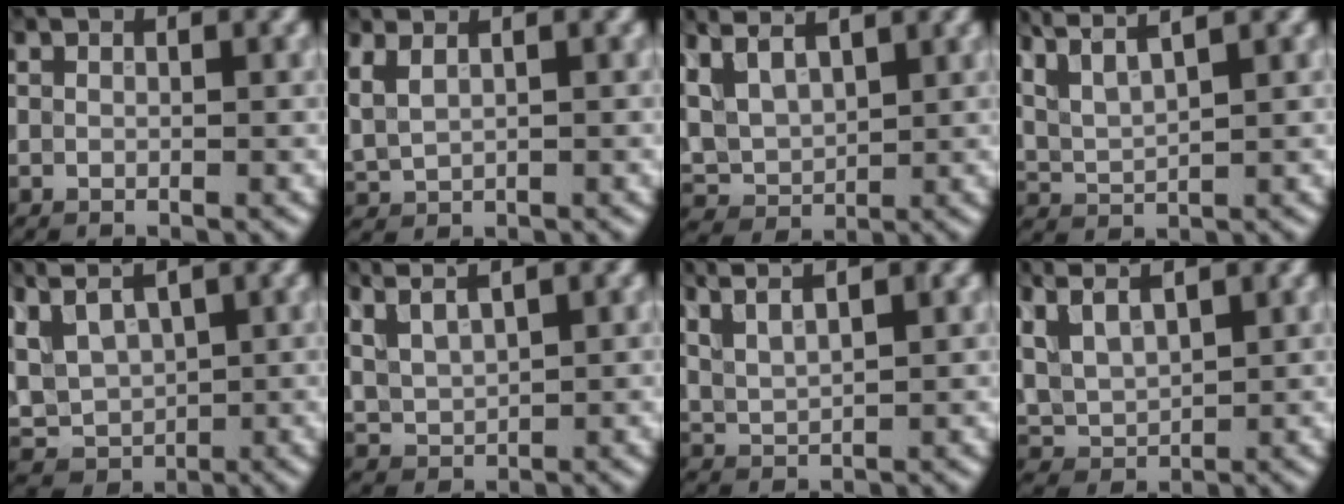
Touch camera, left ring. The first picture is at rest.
{"total": 2.5, "force": [1.6, 1.0, 1.6], "torque": [-0.041, 0.008, 0.031]}
{"total": 5.5, "force": [3.5, 2.9, 3.1], "torque": [-0.079, 0.009, 0.063]}
{"total": 6.0, "force": [4.5, 1.5, 3.7], "torque": [-0.075, 0.028, 0.062]}
{"total": 4.7, "force": [2.6, 2.7, 2.8], "torque": [-0.064, 0.007, 0.046]}
{"total": 4.3, "force": [3.3, 1.4, 2.4], "torque": [-0.054, 0.019, 0.056]}
{"total": 4.9, "force": [3.5, 1.6, 3.0], "torque": [-0.049, 0.024, 0.045]}
{"total": 6.8, "force": [4.7, 3.1, 3.9], "torque": [-0.108, 0.024, 0.081]}